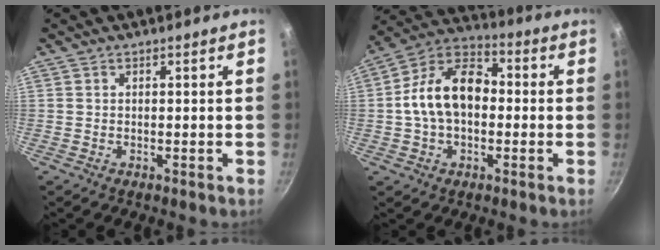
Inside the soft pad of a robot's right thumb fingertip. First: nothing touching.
{"total": 14.7, "force": [-0.4, 9.9, 10.9], "torque": [-0.159, 0.040, -0.026]}